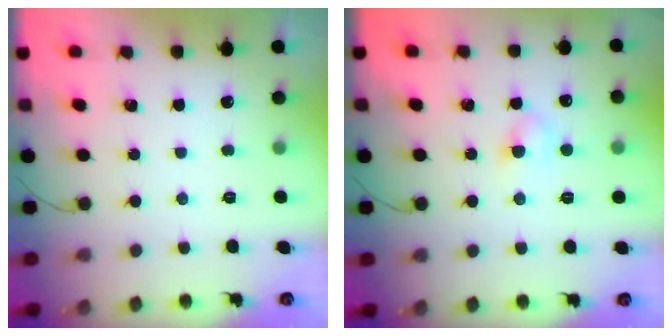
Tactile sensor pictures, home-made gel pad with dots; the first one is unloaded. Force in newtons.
{"total": 3.8, "press": 3.5, "slide": 1.4}